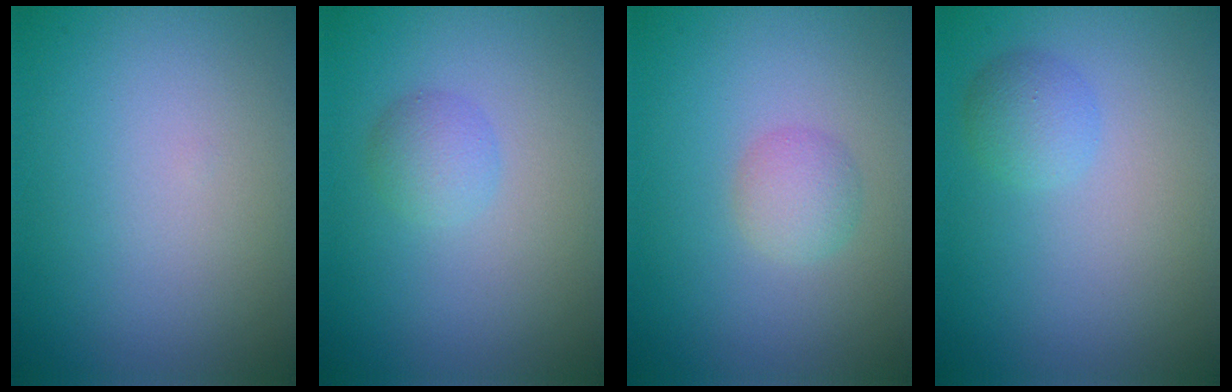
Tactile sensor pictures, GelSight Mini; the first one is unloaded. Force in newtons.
{"total": 1.7, "press": 1.7, "slide": 0.0}
{"total": 1.9, "press": 1.9, "slide": 0.0}
{"total": 1.7, "press": 1.7, "slide": 0.1}